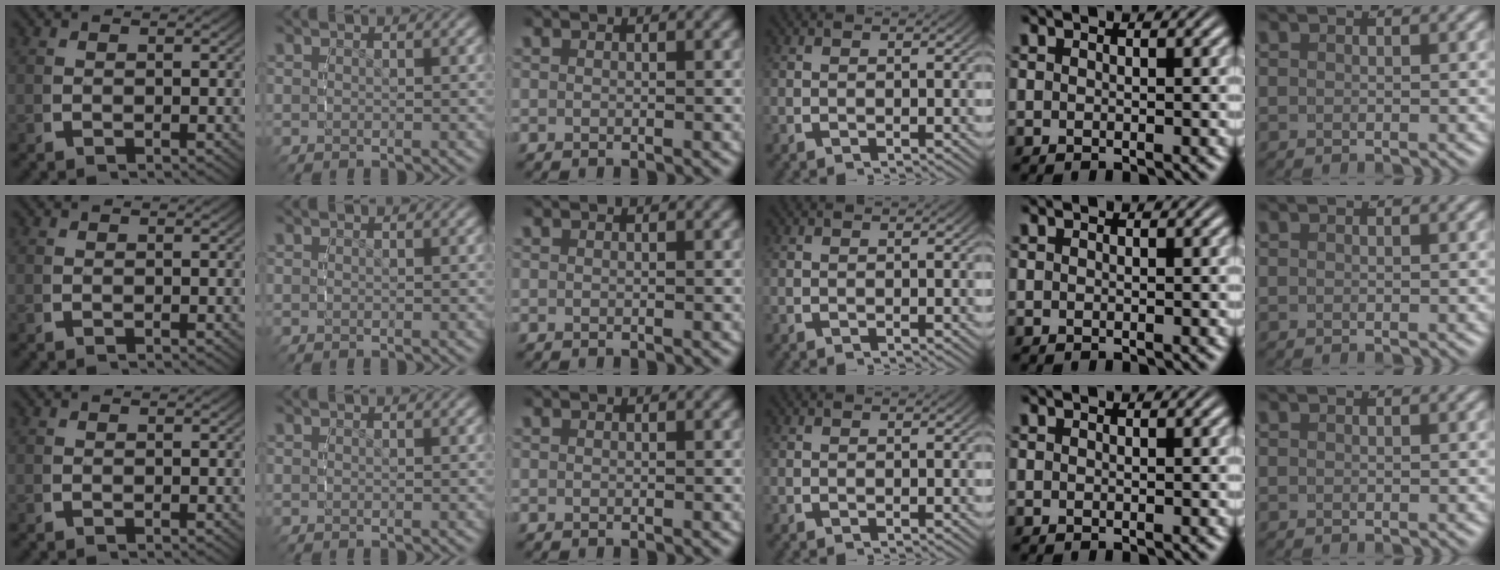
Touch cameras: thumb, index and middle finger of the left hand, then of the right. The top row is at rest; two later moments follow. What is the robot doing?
{"motion": "reach", "object": "napkin"}